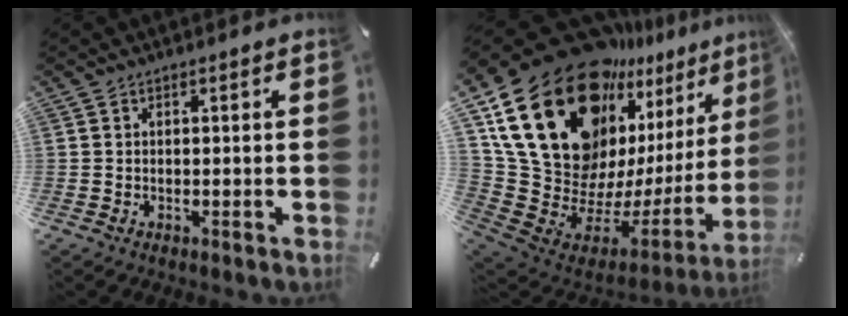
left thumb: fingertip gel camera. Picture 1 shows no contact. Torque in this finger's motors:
{"motor_torque": [2.75, 2.25, 1.58, -1.19, 1.05]}